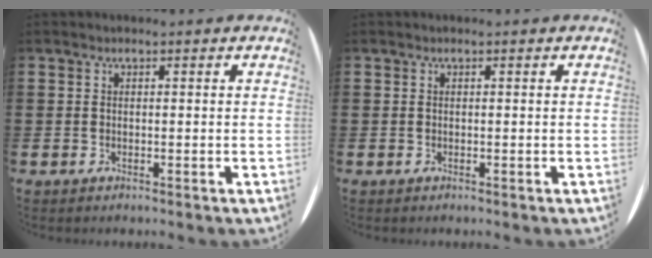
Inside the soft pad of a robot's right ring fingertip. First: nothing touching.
{"total": 0.0}